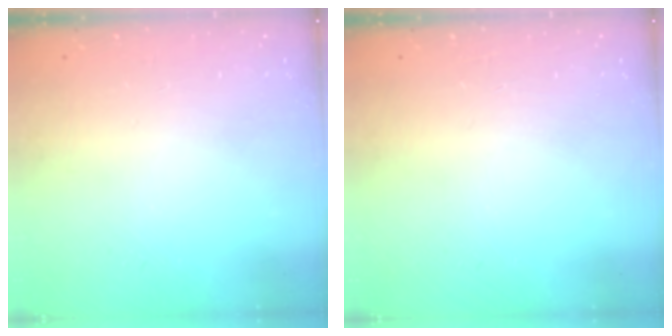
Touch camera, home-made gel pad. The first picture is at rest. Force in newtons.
{"total": 0.0}